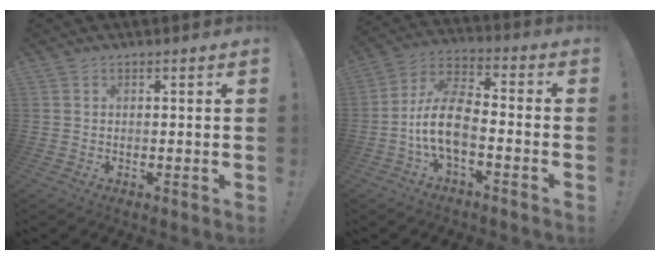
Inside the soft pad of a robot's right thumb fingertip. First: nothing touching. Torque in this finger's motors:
{"motor_torque": [0.44, 0.08, 1.51, -0.74, 0.53]}